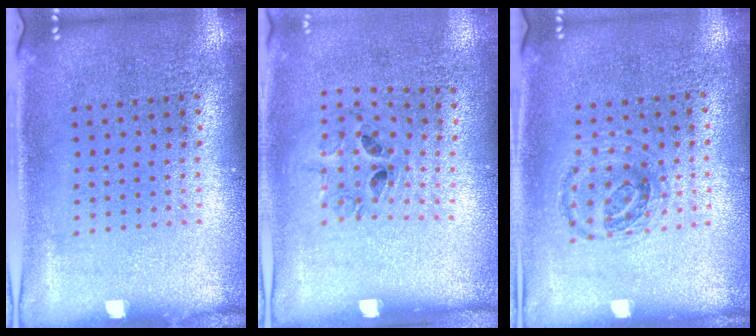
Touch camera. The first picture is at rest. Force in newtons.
{"total": 1.3, "press": 0.7, "slide": 1.2}
{"total": 0.9, "press": 0.9, "slide": 0.2}